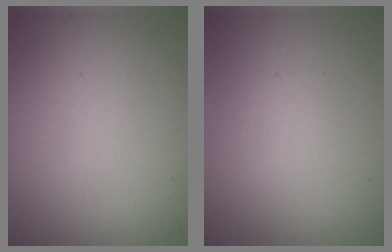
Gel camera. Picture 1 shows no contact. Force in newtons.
{"total": 1.6, "press": 1.6, "slide": 0.1}